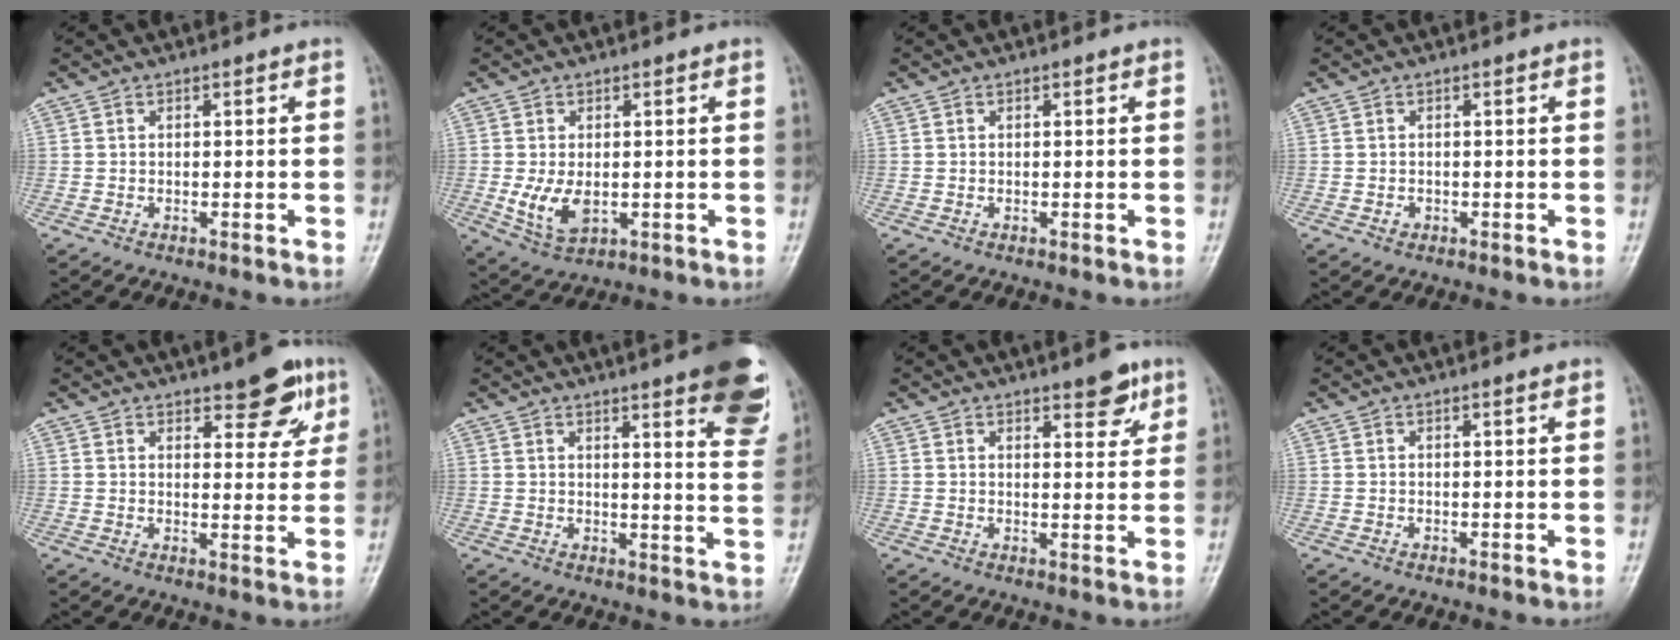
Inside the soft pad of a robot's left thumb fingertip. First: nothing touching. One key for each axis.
{"total": 6.4, "fx": -0.7, "fy": 3.9, "fz": 5.0, "tx": -0.093, "ty": -0.013, "tz": -0.003}
{"total": 0.0}
{"total": 0.9, "fx": -0.3, "fy": 0.8, "fz": 0.3, "tx": -0.002, "ty": 0.002, "tz": -0.004}
{"total": 8.4, "fx": 5.1, "fy": 3.5, "fz": 5.7, "tx": -0.041, "ty": -0.025, "tz": 0.065}
{"total": 15.5, "fx": 9.3, "fy": 3.1, "fz": 12.0, "tx": -0.120, "ty": -0.046, "tz": 0.103}
{"total": 5.4, "fx": 3.4, "fy": 2.0, "fz": 3.6, "tx": -0.029, "ty": -0.020, "tz": 0.043}
{"total": 0.8, "fx": 0.5, "fy": 0.0, "fz": 0.6, "tx": -0.009, "ty": -0.002, "tz": 0.008}